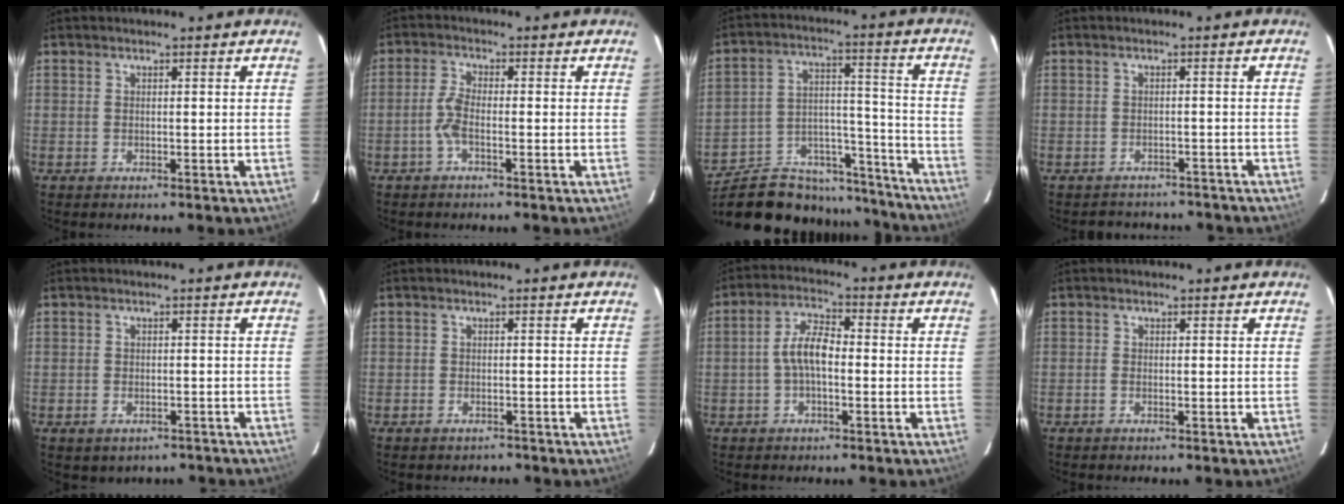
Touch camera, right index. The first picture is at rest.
{"total": 3.4, "force": [-1.4, 0.8, 3.0], "torque": [-0.074, 0.005, -0.031]}
{"total": 25.6, "force": [-21.4, 10.5, 9.5], "torque": [-0.174, 0.034, -0.290]}
{"total": 7.5, "force": [-6.7, 3.1, 1.4], "torque": [-0.025, 0.002, -0.078]}
{"total": 4.9, "force": [-3.3, 3.2, 1.8], "torque": [-0.032, 0.000, -0.032]}
{"total": 1.8, "force": [-1.4, 1.1, 0.1], "torque": [-0.002, -0.001, -0.018]}
{"total": 5.9, "force": [-1.1, 2.5, 5.2], "torque": [-0.106, 0.013, -0.020]}
{"total": 0.6, "force": [-0.4, 0.4, 0.3], "torque": [-0.008, -0.002, -0.008]}